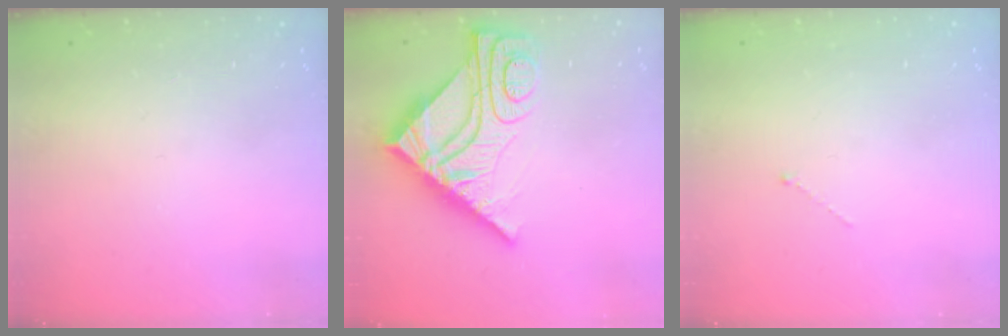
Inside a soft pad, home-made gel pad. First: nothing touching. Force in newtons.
{"total": 15.8, "press": 15.7, "slide": 1.6}
{"total": 0.0}